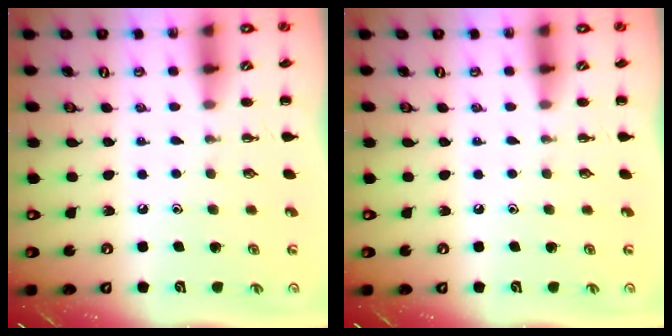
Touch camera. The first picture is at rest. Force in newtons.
{"total": 0.0}